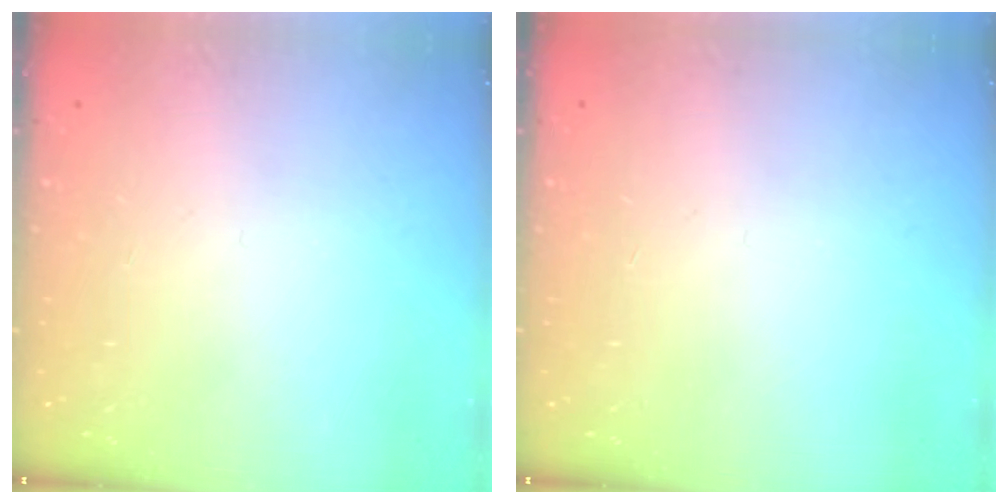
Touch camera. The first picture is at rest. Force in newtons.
{"total": 0.0}